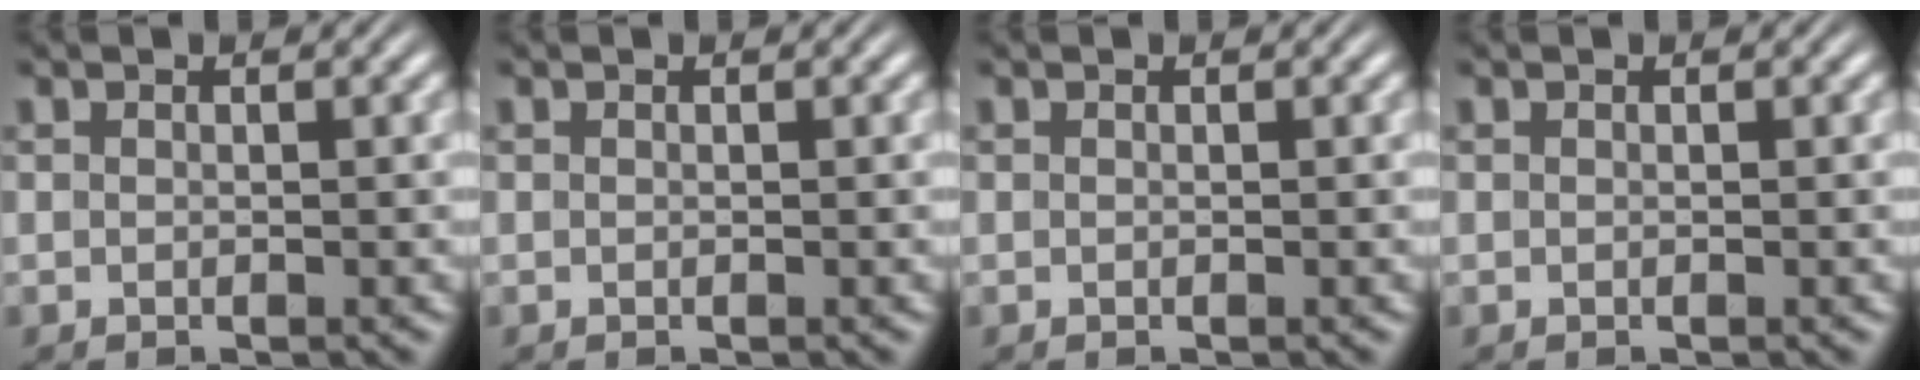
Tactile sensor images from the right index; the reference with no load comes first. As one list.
[{"total": 0.0}, {"total": 0.0}, {"total": 0.0}]